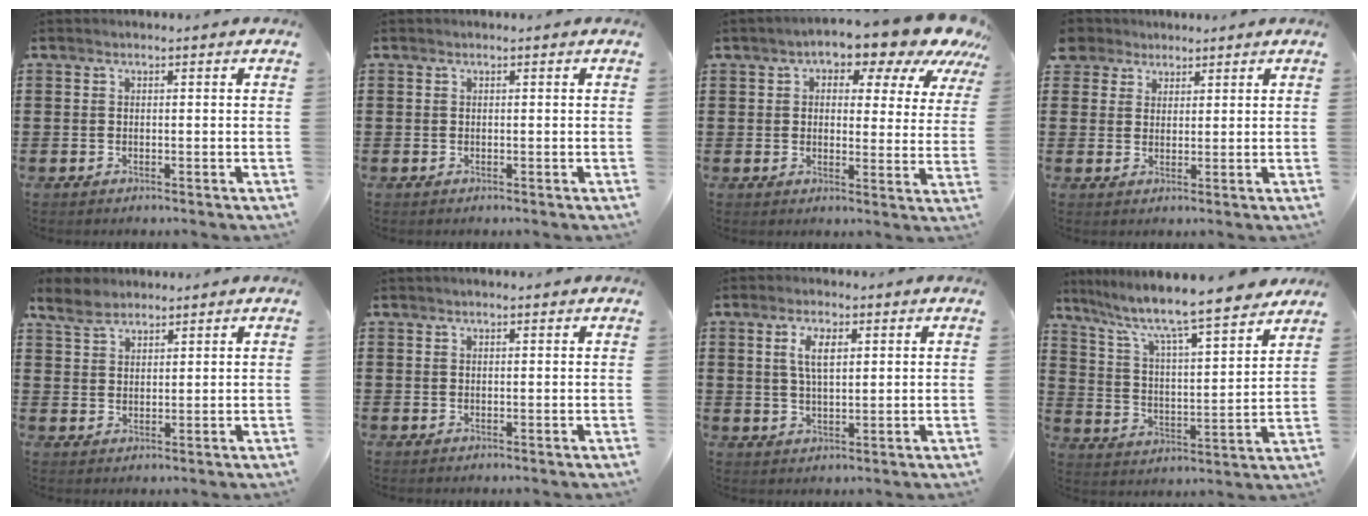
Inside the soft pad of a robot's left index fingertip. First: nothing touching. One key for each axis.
{"total": 0.0}
{"total": 7.5, "fx": 5.6, "fy": 2.6, "fz": 4.2, "tx": -0.068, "ty": -0.039, "tz": 0.086}
{"total": 3.3, "fx": 2.2, "fy": 2.5, "fz": -0.1, "tx": -0.016, "ty": 0.013, "tz": 0.042}
{"total": 4.6, "fx": 3.6, "fy": 2.2, "fz": 1.7, "tx": -0.047, "ty": 0.003, "tz": 0.069}
{"total": 0.5, "fx": 0.4, "fy": 0.1, "fz": 0.3, "tx": -0.007, "ty": 0.003, "tz": 0.007}
{"total": 4.5, "fx": 1.7, "fy": 1.8, "fz": 3.8, "tx": -0.082, "ty": 0.009, "tz": 0.027}
{"total": 7.7, "fx": 6.8, "fy": 0.3, "fz": 3.7, "tx": -0.101, "ty": -0.053, "tz": 0.109}